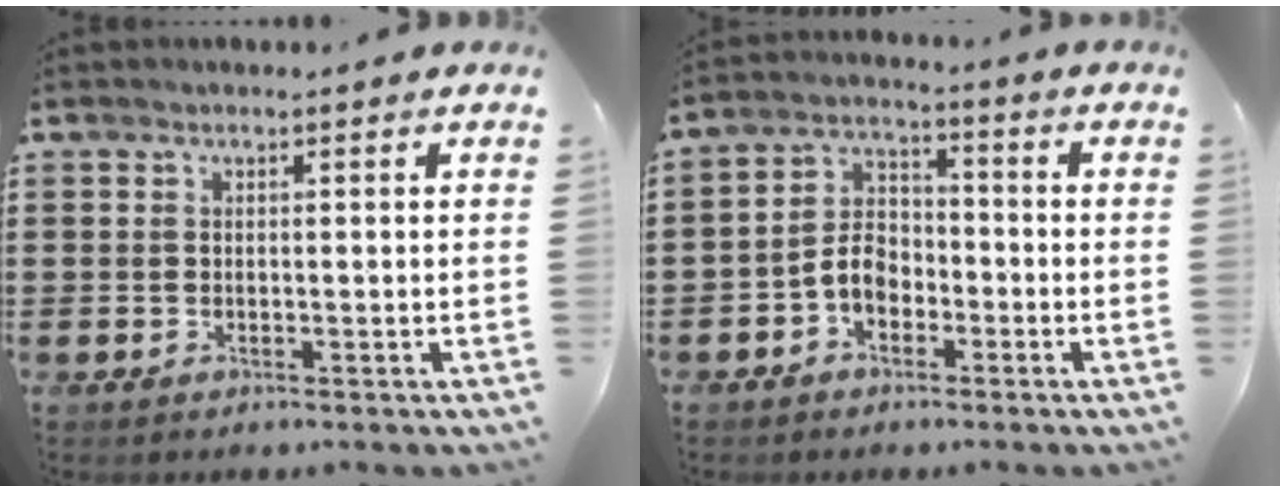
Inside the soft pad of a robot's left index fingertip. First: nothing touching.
{"total": 5.3, "force": [-2.5, 3.5, 3.1], "torque": [-0.080, 0.008, -0.056]}